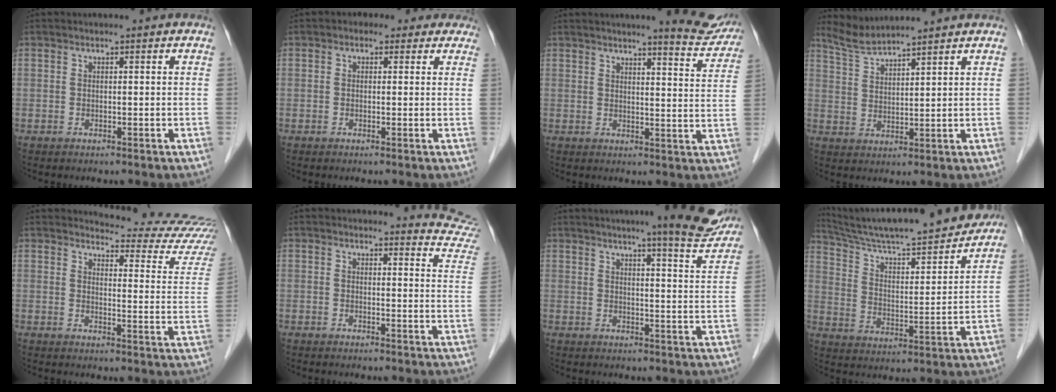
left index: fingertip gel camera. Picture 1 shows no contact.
{"total": 3.7, "force": [2.3, 2.7, 1.1], "torque": [-0.003, 0.014, 0.015]}
{"total": 8.8, "force": [8.2, 0.6, 3.1], "torque": [-0.029, -0.025, 0.082]}
{"total": 5.5, "force": [5.0, -0.9, 1.9], "torque": [-0.040, 0.024, 0.097]}
{"total": 16.8, "force": [16.5, 1.0, 2.8], "torque": [-0.016, -0.116, 0.162]}
{"total": 7.5, "force": [7.5, 0.3, -0.4], "torque": [0.018, -0.071, 0.052]}
{"total": 11.7, "force": [9.8, 0.7, 6.2], "torque": [-0.066, -0.015, 0.105]}
{"total": 22.7, "force": [20.5, 1.0, 9.5], "torque": [-0.158, -0.017, 0.309]}